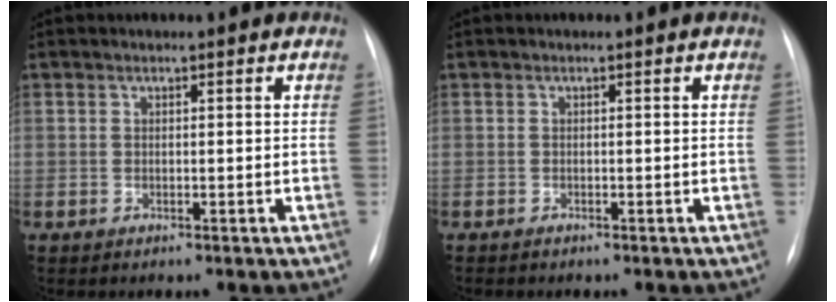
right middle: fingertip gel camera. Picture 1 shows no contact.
{"total": 0.5, "force": [-0.5, 0.2, 0.1], "torque": [-0.008, -0.001, -0.010]}